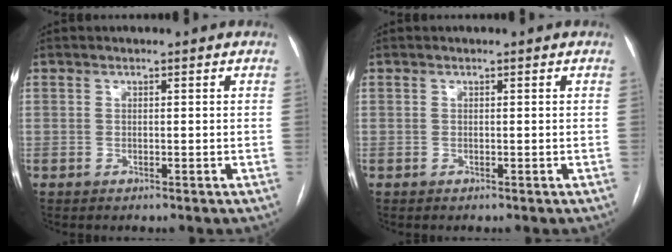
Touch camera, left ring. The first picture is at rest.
{"total": 0.0}